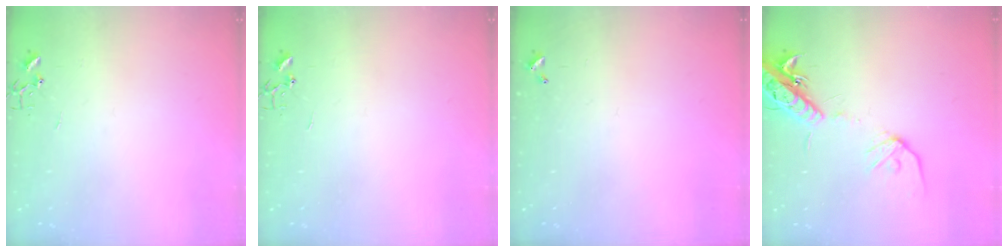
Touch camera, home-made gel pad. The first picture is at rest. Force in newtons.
{"total": 0.0}
{"total": 0.0}
{"total": 15.1, "press": 14.7, "slide": 3.3}